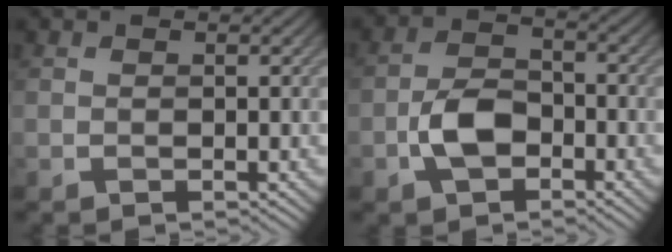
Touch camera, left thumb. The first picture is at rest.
{"total": 5.5, "force": [-2.4, 3.3, 3.7], "torque": [-0.075, 0.004, -0.054]}